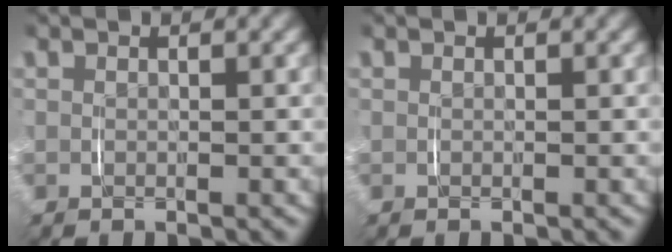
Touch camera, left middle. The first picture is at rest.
{"total": 0.0}